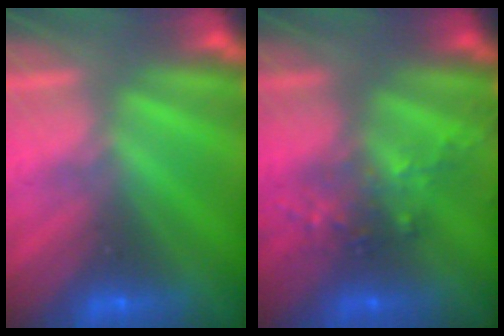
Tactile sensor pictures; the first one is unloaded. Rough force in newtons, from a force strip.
{"total": 2.6}